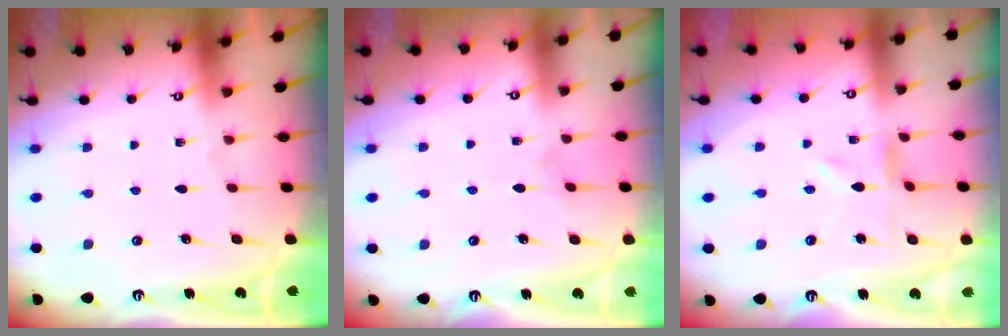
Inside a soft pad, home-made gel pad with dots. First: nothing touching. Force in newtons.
{"total": 2.0, "press": 2.0, "slide": 0.2}
{"total": 0.0}